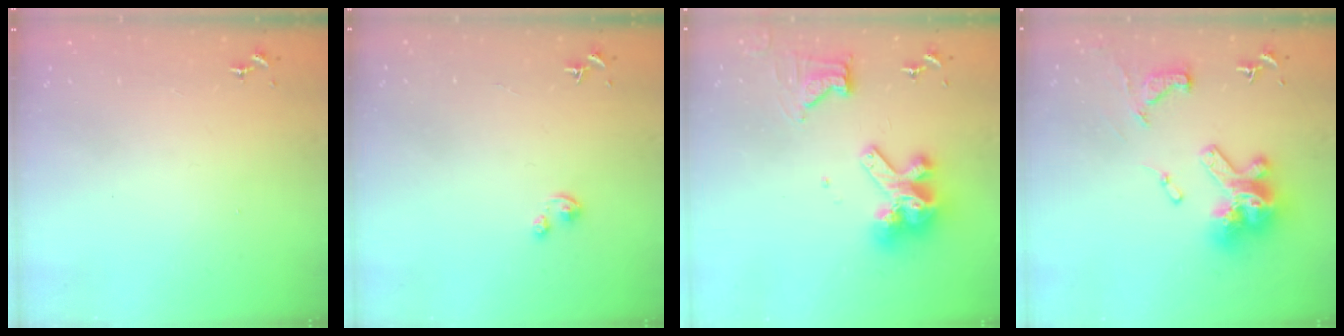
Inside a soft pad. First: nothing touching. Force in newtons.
{"total": 2.5, "press": 2.5, "slide": 0.3}
{"total": 15.0, "press": 14.8, "slide": 1.9}
{"total": 20.0, "press": 19.9, "slide": 2.0}